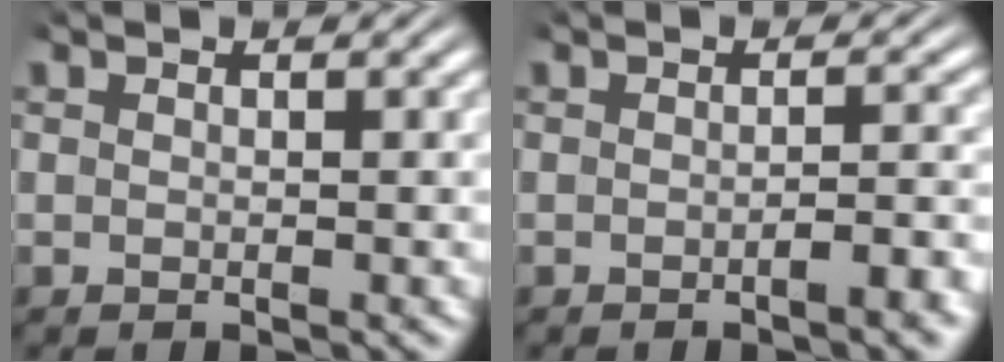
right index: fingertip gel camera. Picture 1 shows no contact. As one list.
[{"total": 1.5, "force": [-1.1, -0.1, 1.0], "torque": [-0.010, 0.006, -0.023]}]